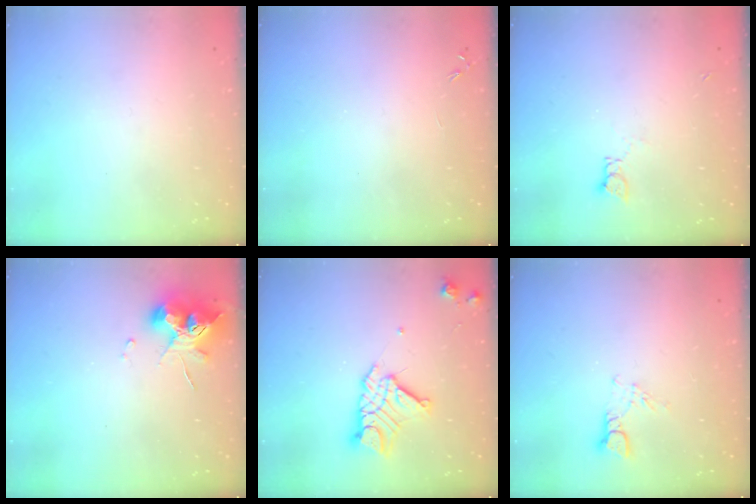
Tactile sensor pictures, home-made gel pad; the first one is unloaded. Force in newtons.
{"total": 0.0}
{"total": 2.0, "press": 2.0, "slide": 0.2}
{"total": 10.7, "press": 10.6, "slide": 1.5}
{"total": 12.6, "press": 12.5, "slide": 1.0}
{"total": 3.6, "press": 3.6, "slide": 0.3}